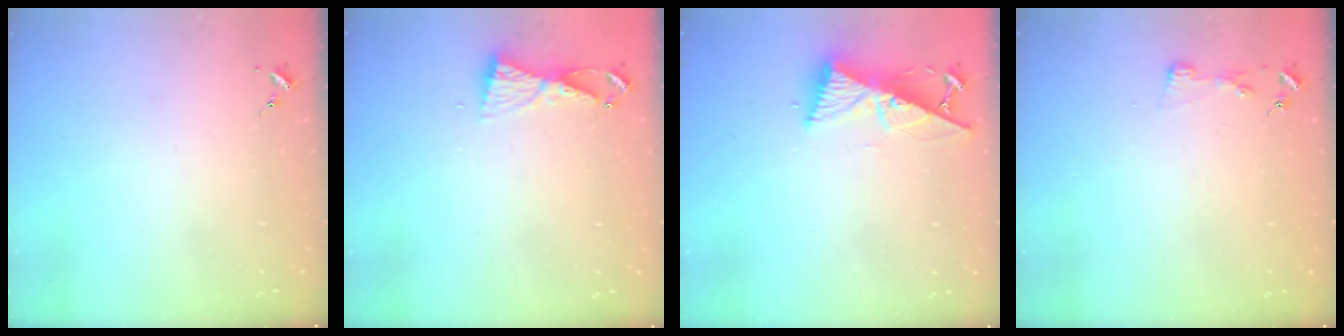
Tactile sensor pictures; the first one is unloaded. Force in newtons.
{"total": 5.4, "press": 5.4, "slide": 0.5}
{"total": 10.6, "press": 10.5, "slide": 1.2}
{"total": 3.1, "press": 3.1, "slide": 0.4}